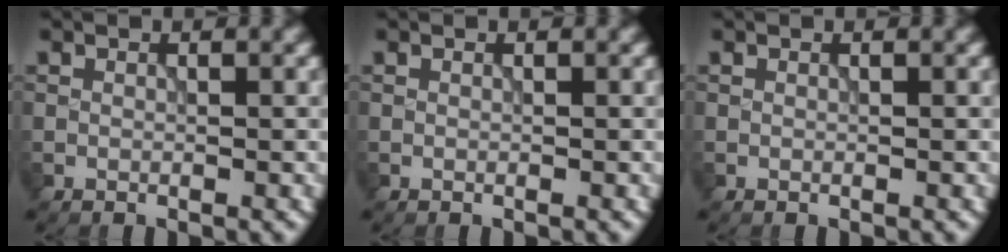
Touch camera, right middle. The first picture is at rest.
{"total": 0.0}
{"total": 0.0}